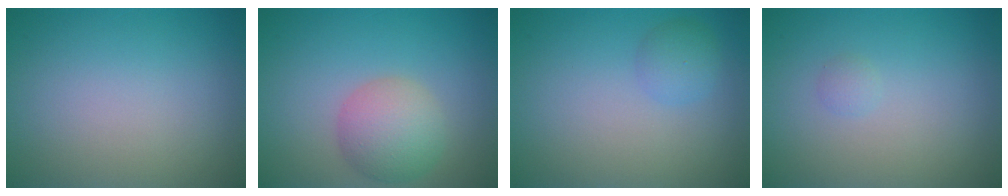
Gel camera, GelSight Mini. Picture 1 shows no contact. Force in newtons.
{"total": 4.4, "press": 4.3, "slide": 0.2}
{"total": 1.7, "press": 1.7, "slide": 0.0}
{"total": 0.6, "press": 0.6, "slide": 0.1}